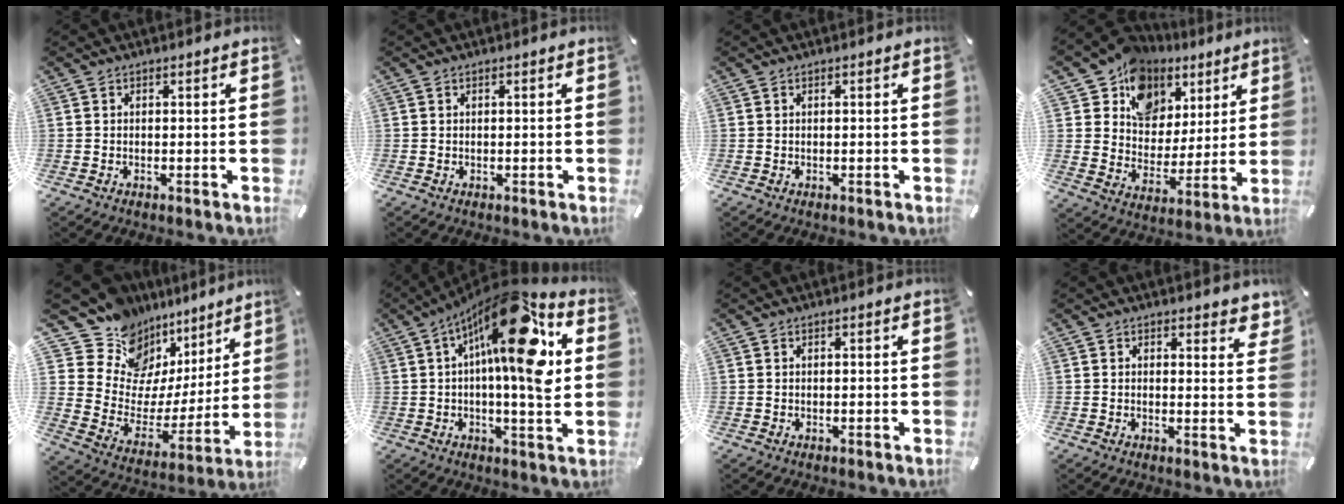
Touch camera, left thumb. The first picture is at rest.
{"total": 0.0}
{"total": 0.0}
{"total": 12.6, "force": [7.0, 10.2, 2.7], "torque": [-0.059, -0.054, 0.133]}
{"total": 13.9, "force": [11.0, 8.2, 2.1], "torque": [-0.046, -0.125, 0.194]}
{"total": 21.5, "force": [6.9, 6.4, 19.4], "torque": [-0.299, -0.037, 0.095]}
{"total": 0.0}
{"total": 2.5, "force": [2.0, 1.2, 1.0], "torque": [0.000, -0.012, 0.032]}